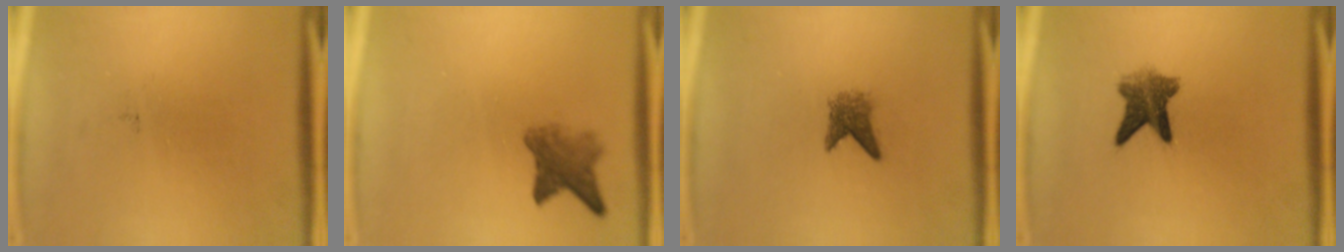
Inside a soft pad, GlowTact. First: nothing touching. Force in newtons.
{"total": 3.9}
{"total": 2.6}
{"total": 6.3}